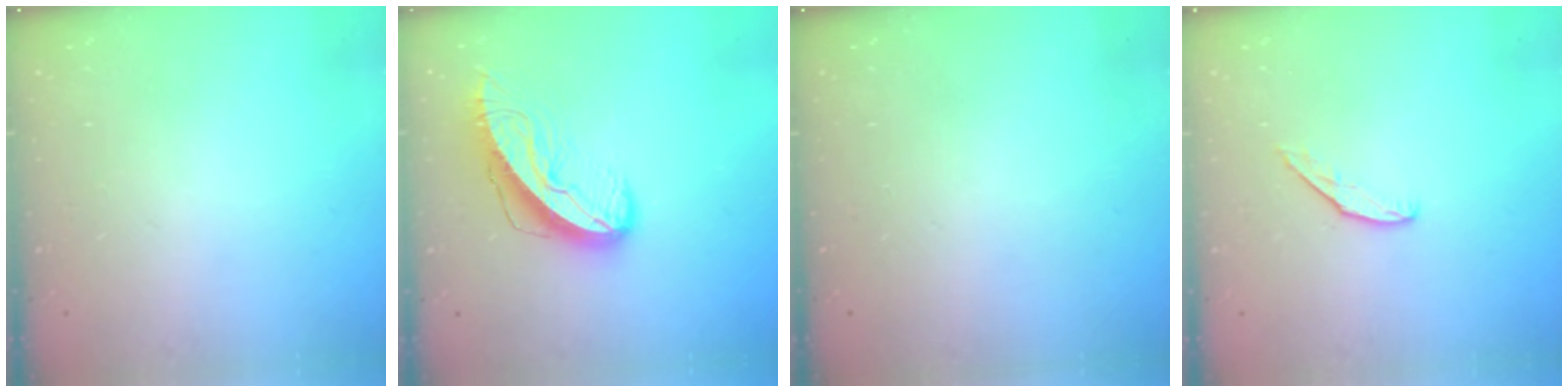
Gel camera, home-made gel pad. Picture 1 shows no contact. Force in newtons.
{"total": 10.0, "press": 10.0, "slide": 1.2}
{"total": 0.0}
{"total": 5.0, "press": 4.9, "slide": 0.6}